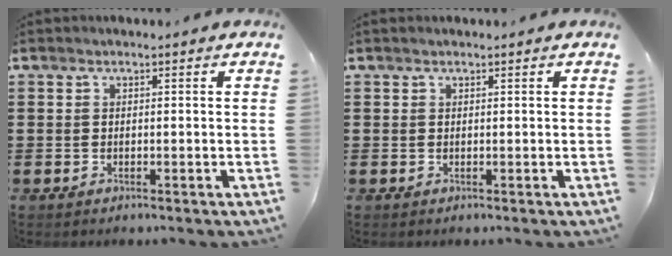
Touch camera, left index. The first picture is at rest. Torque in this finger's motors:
{"motor_torque": [0.04, 0.00, -0.09, -0.03]}